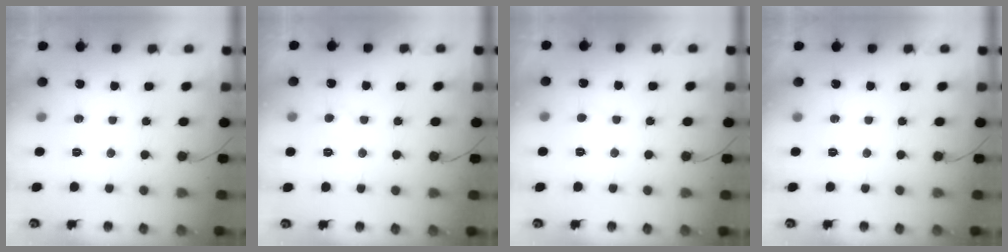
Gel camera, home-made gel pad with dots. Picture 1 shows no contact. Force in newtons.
{"total": 3.3, "press": 3.3, "slide": 0.2}
{"total": 2.7, "press": 2.7, "slide": 0.2}
{"total": 0.0}